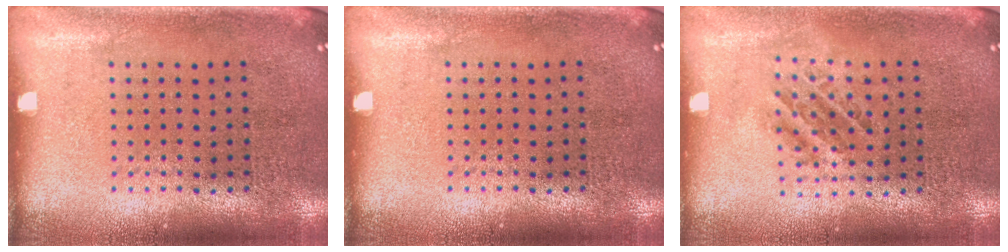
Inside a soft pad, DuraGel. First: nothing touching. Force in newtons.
{"total": 0.0}
{"total": 1.1, "press": 1.0, "slide": 0.4}